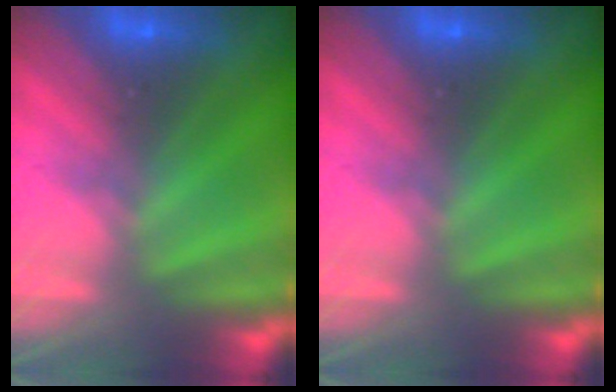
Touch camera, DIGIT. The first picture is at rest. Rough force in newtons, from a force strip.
{"total": 0.0}